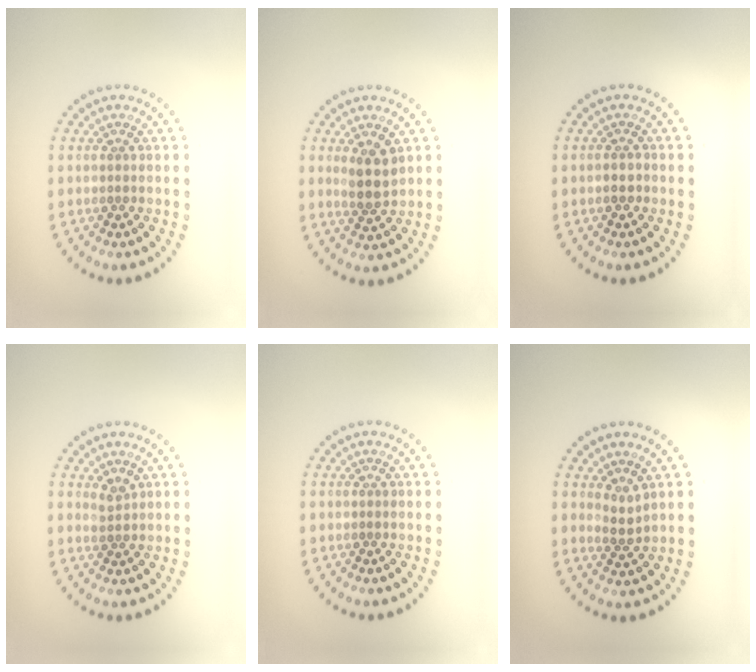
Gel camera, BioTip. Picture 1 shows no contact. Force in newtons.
{"total": 2.7, "press": 2.5, "slide": 1.1}
{"total": 1.1, "press": 1.0, "slide": 0.5}
{"total": 1.1, "press": 0.8, "slide": 0.7}
{"total": 0.0}
{"total": 1.6, "press": 1.1, "slide": 1.1}